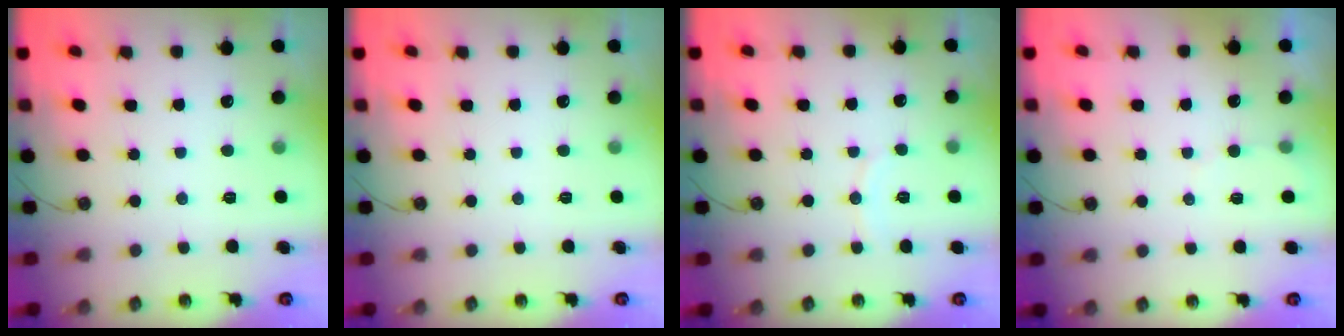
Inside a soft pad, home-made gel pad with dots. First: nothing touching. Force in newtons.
{"total": 0.0}
{"total": 3.8, "press": 3.8, "slide": 0.1}
{"total": 1.7, "press": 1.7, "slide": 0.2}